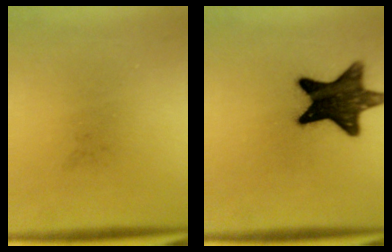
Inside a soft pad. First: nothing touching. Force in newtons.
{"total": 14.0}